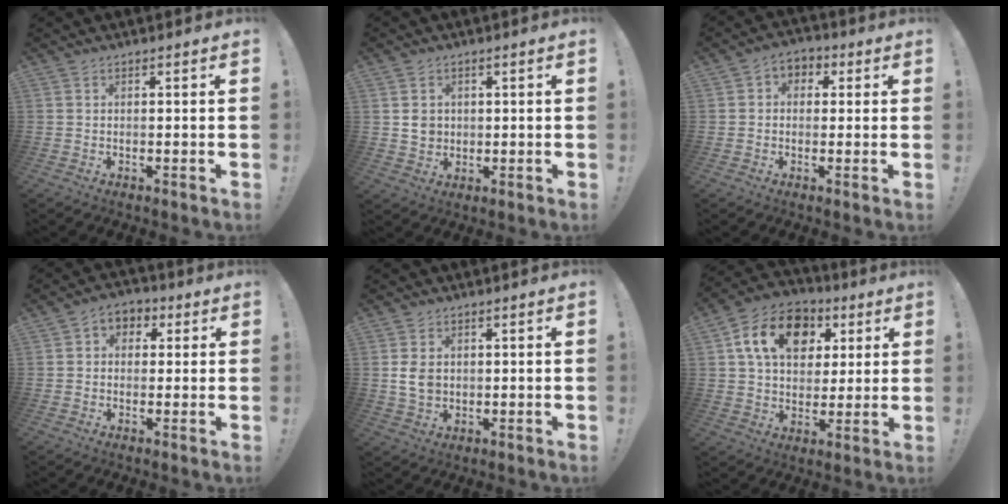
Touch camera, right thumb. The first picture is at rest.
{"total": 4.4, "force": [1.3, 3.9, 1.4], "torque": [-0.017, -0.001, 0.025]}
{"total": 4.4, "force": [-0.1, 4.0, 1.9], "torque": [-0.028, 0.012, 0.000]}
{"total": 5.0, "force": [0.4, 4.5, 2.1], "torque": [-0.025, 0.010, 0.010]}
{"total": 5.9, "force": [0.9, 4.6, 3.7], "torque": [-0.066, 0.001, 0.016]}
{"total": 18.2, "force": [6.7, 12.9, 11.0], "torque": [-0.167, -0.009, 0.125]}